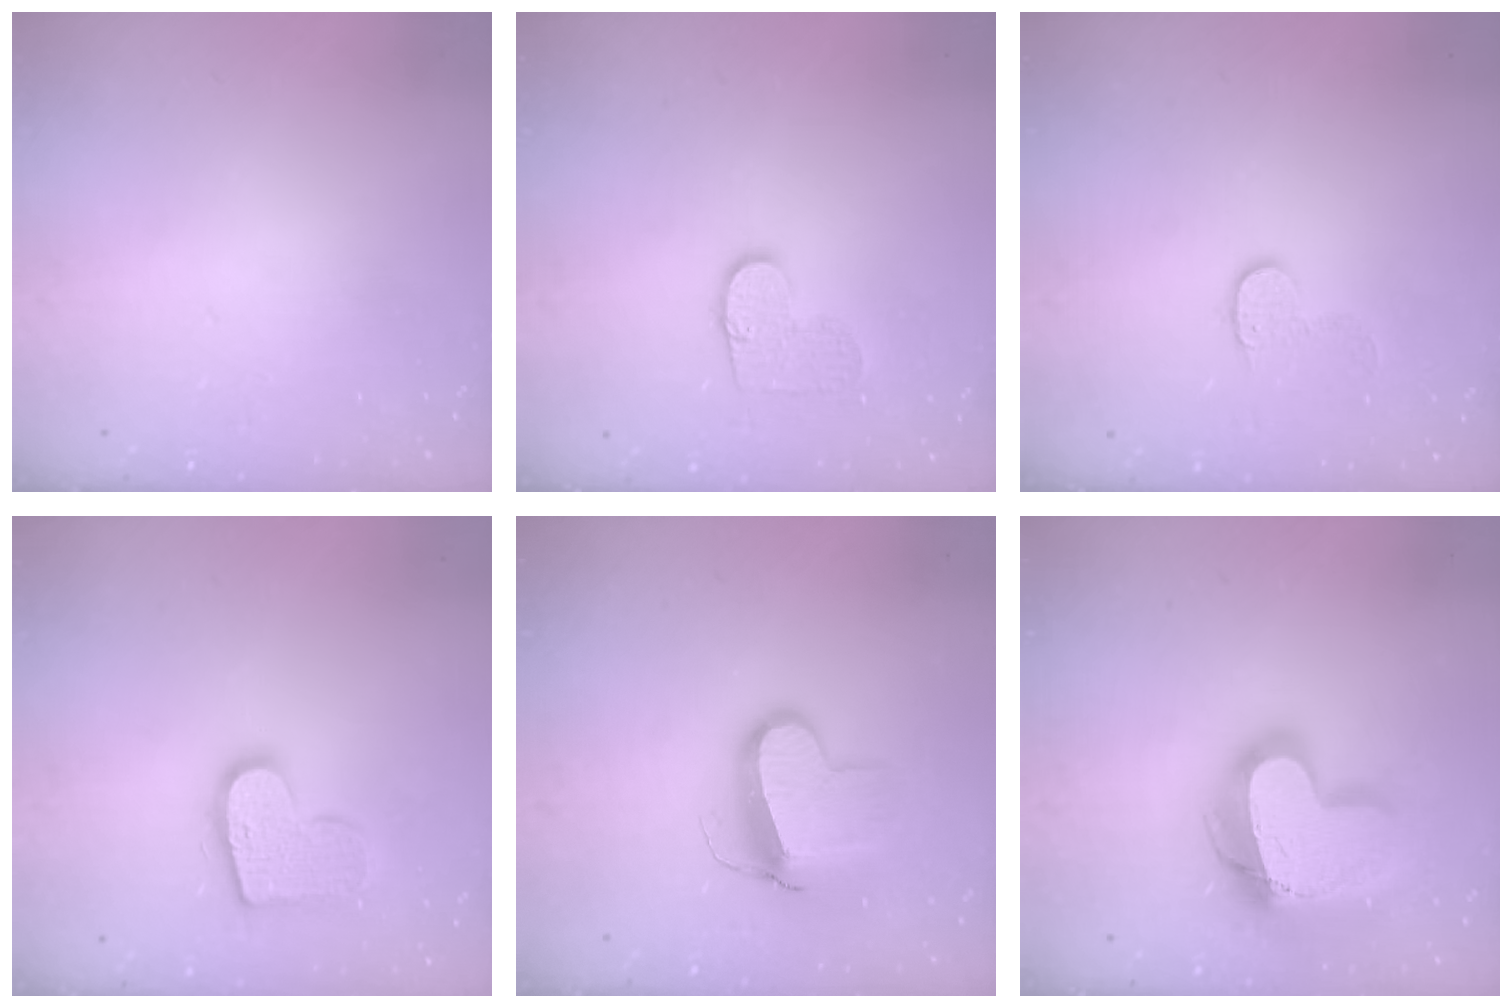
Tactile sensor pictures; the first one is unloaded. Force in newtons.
{"total": 8.4, "press": 8.4, "slide": 0.3}
{"total": 6.9, "press": 6.9, "slide": 0.1}
{"total": 13.5, "press": 13.5, "slide": 0.8}
{"total": 11.5, "press": 11.4, "slide": 1.3}
{"total": 21.0, "press": 20.9, "slide": 1.9}